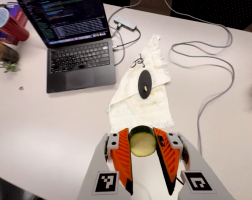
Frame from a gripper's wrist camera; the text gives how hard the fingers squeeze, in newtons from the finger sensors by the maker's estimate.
{"total": 12.3, "left": 12.3, "right": 12.3}